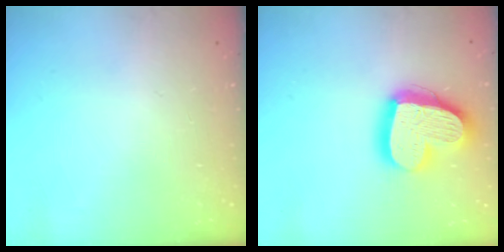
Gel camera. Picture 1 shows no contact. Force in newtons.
{"total": 20.5, "press": 20.4, "slide": 1.8}